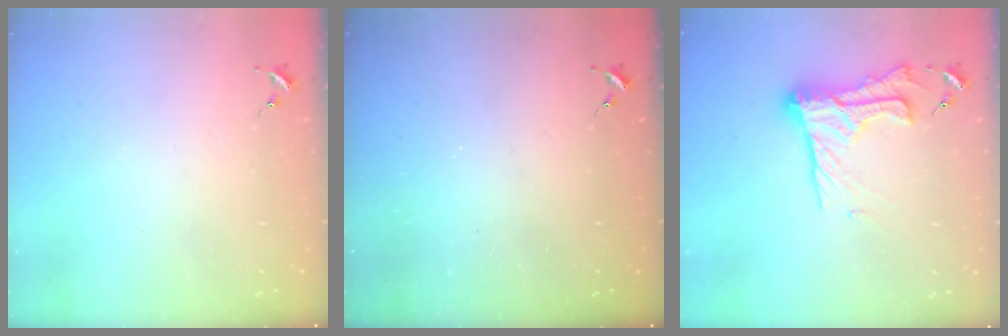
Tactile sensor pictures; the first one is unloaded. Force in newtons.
{"total": 0.0}
{"total": 16.9, "press": 16.9, "slide": 1.4}